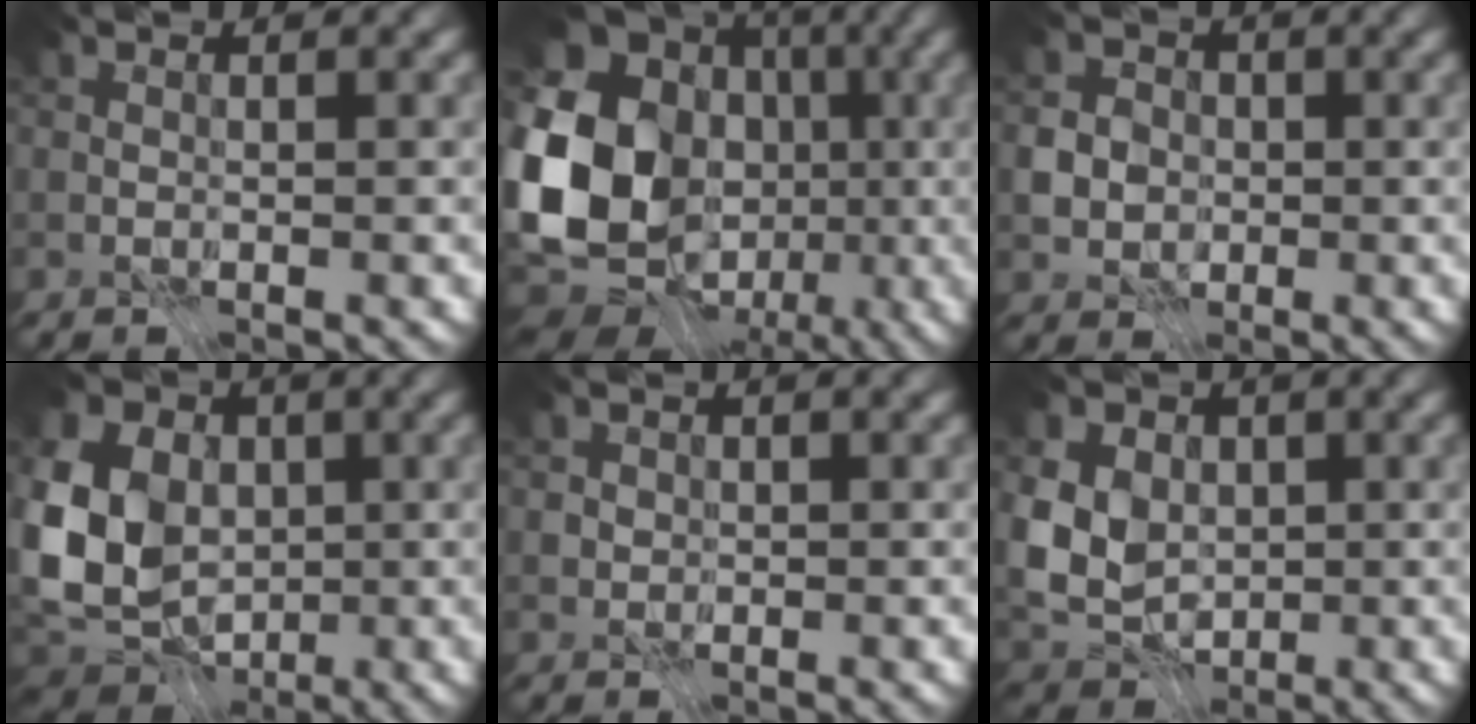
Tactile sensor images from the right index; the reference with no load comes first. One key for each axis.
{"total": 19.4, "fx": -1.7, "fy": 16.0, "fz": 10.9, "tx": -0.209, "ty": -0.019, "tz": -0.055}
{"total": 4.6, "fx": -0.8, "fy": 4.2, "fz": 1.7, "tx": -0.023, "ty": 0.012, "tz": -0.031}
{"total": 13.6, "fx": 0.7, "fy": 10.9, "fz": 8.1, "tx": -0.188, "ty": 0.012, "tz": 0.002}
{"total": 0.8, "fx": 0.0, "fy": 0.8, "fz": 0.1, "tx": -0.002, "ty": -0.003, "tz": 0.000}
{"total": 6.9, "fx": 0.7, "fy": 5.6, "fz": 4.0, "tx": -0.091, "ty": 0.011, "tz": 0.000}